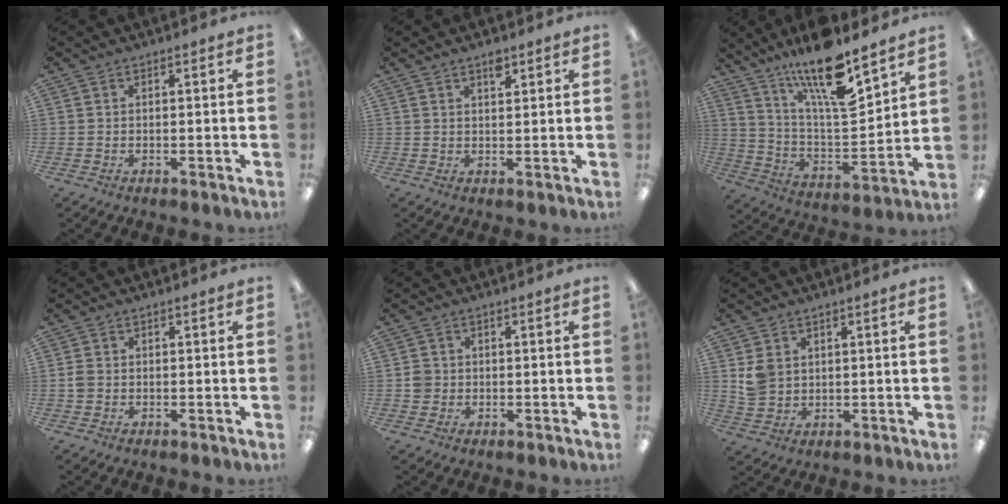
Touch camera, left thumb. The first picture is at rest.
{"total": 2.7, "force": [2.0, 1.0, 1.5], "torque": [-0.016, -0.005, 0.033]}
{"total": 18.1, "force": [13.8, 4.4, 10.8], "torque": [-0.195, -0.089, 0.233]}
{"total": 2.0, "force": [-0.3, 1.6, 1.1], "torque": [-0.019, 0.005, -0.006]}
{"total": 2.7, "force": [-0.2, 2.6, 0.5], "torque": [-0.002, 0.002, -0.008]}
{"total": 4.8, "force": [1.8, 4.1, 1.8], "torque": [-0.027, 0.002, 0.032]}